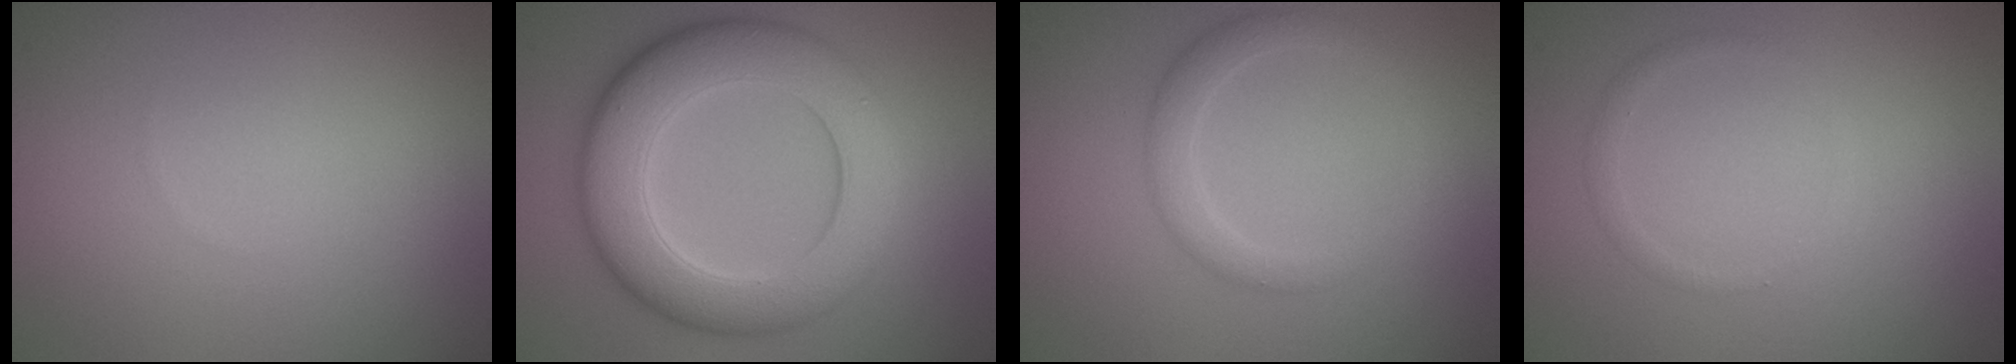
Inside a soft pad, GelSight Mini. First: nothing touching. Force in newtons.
{"total": 9.8, "press": 9.8, "slide": 0.7}
{"total": 2.3, "press": 2.3, "slide": 0.0}
{"total": 0.9, "press": 0.9, "slide": 0.1}